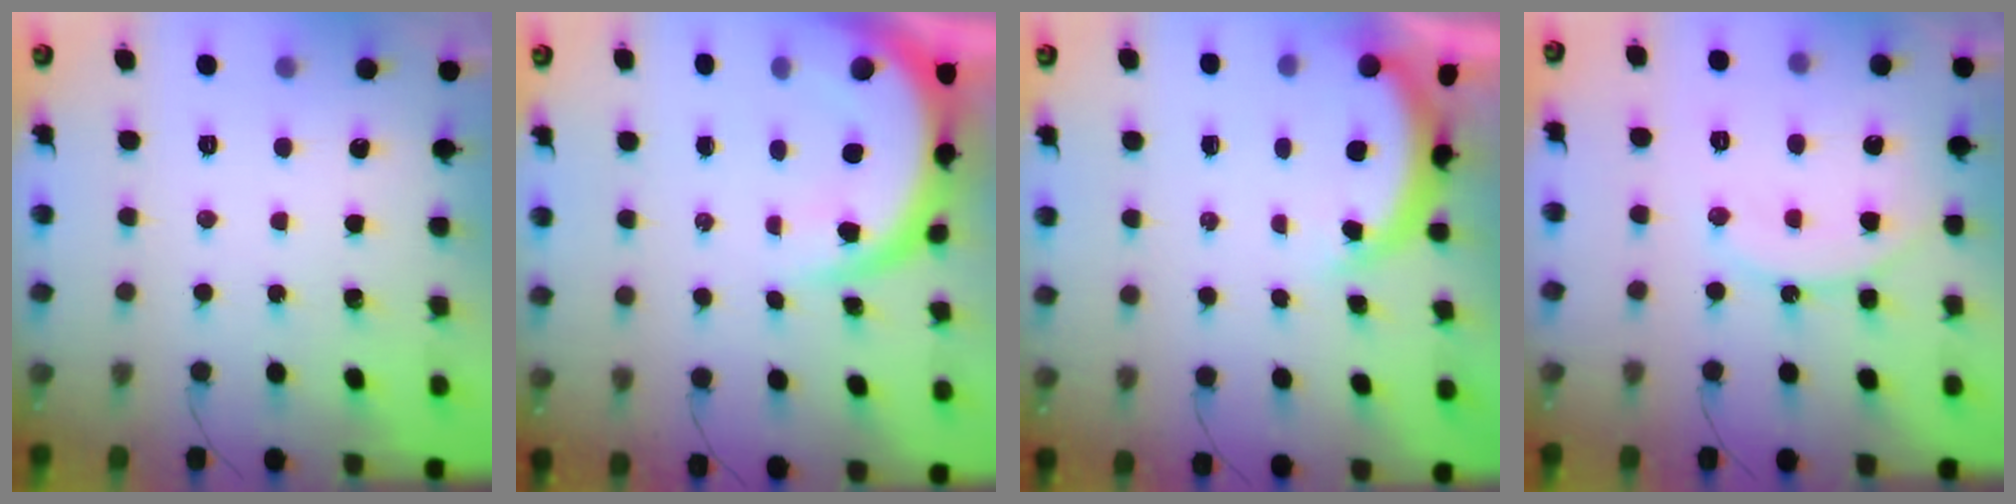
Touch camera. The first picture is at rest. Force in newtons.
{"total": 9.0, "press": 8.9, "slide": 1.0}
{"total": 4.4, "press": 4.4, "slide": 0.3}
{"total": 12.7, "press": 12.6, "slide": 1.1}